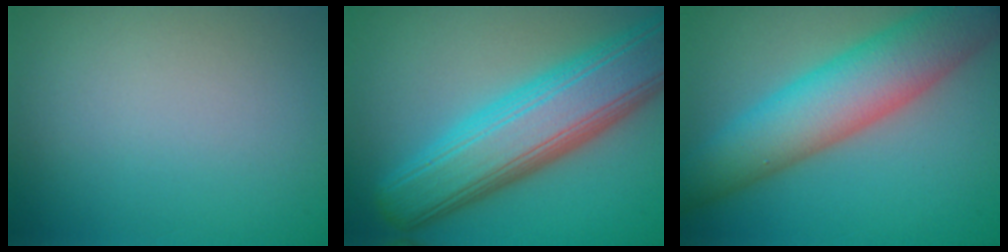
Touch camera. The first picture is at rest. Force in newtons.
{"total": 9.9, "press": 9.8, "slide": 0.6}
{"total": 8.4, "press": 8.4, "slide": 0.4}